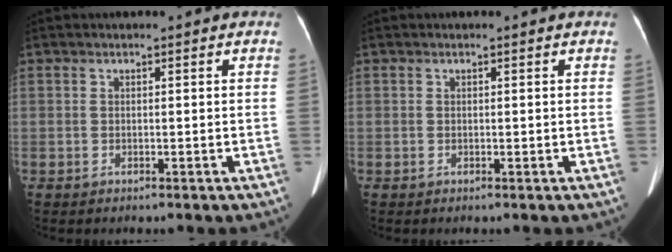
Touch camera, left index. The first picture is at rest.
{"total": 0.0}